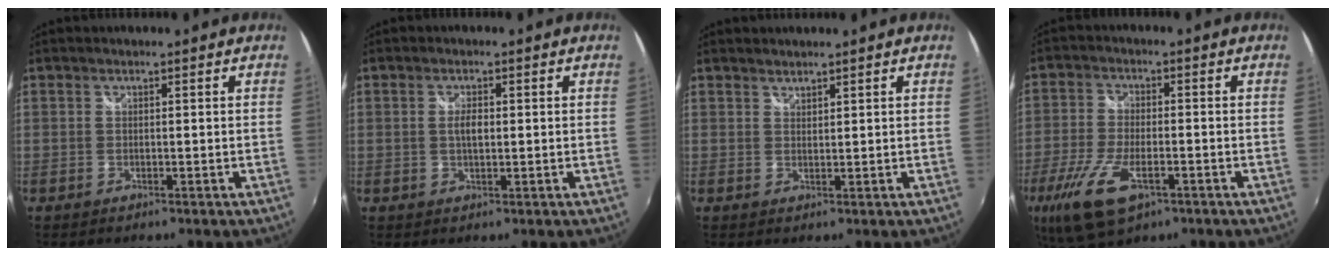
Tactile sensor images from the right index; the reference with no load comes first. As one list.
[{"total": 2.4, "force": [0.2, 1.1, 2.1], "torque": [-0.038, 0.000, 0.002]}, {"total": 1.3, "force": [1.3, 0.3, 0.1], "torque": [0.001, 0.002, 0.023]}, {"total": 12.8, "force": [-6.3, 5.3, 9.7], "torque": [-0.218, -0.031, -0.117]}]